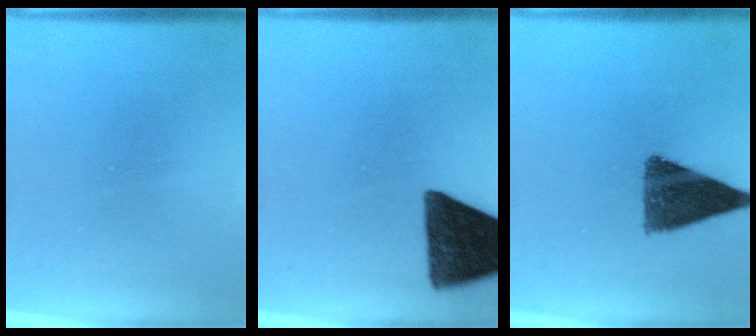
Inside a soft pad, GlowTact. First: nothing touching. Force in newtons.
{"total": 14.4}
{"total": 11.1}